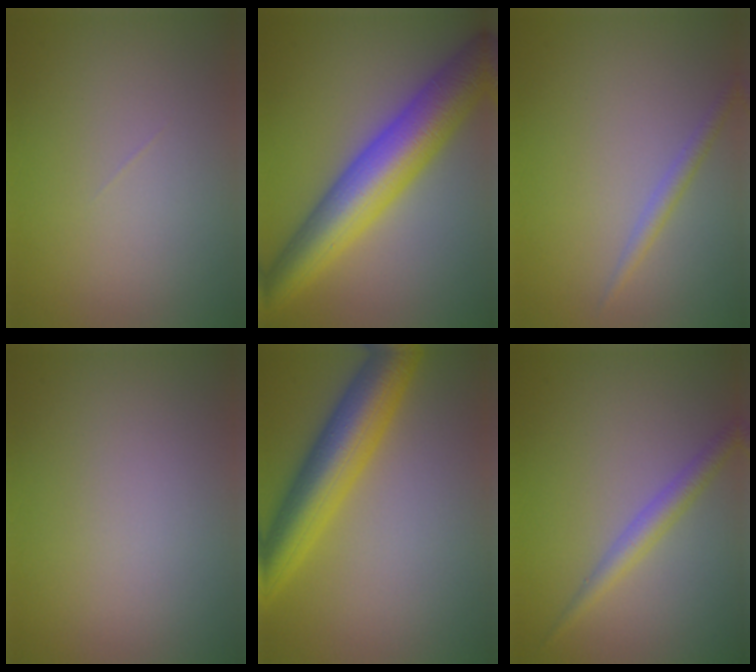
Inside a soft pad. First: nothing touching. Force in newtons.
{"total": 10.0, "press": 10.0, "slide": 0.1}
{"total": 1.4, "press": 1.4, "slide": 0.0}
{"total": 0.0}
{"total": 7.6, "press": 7.6, "slide": 0.2}
{"total": 2.3, "press": 2.3, "slide": 0.1}